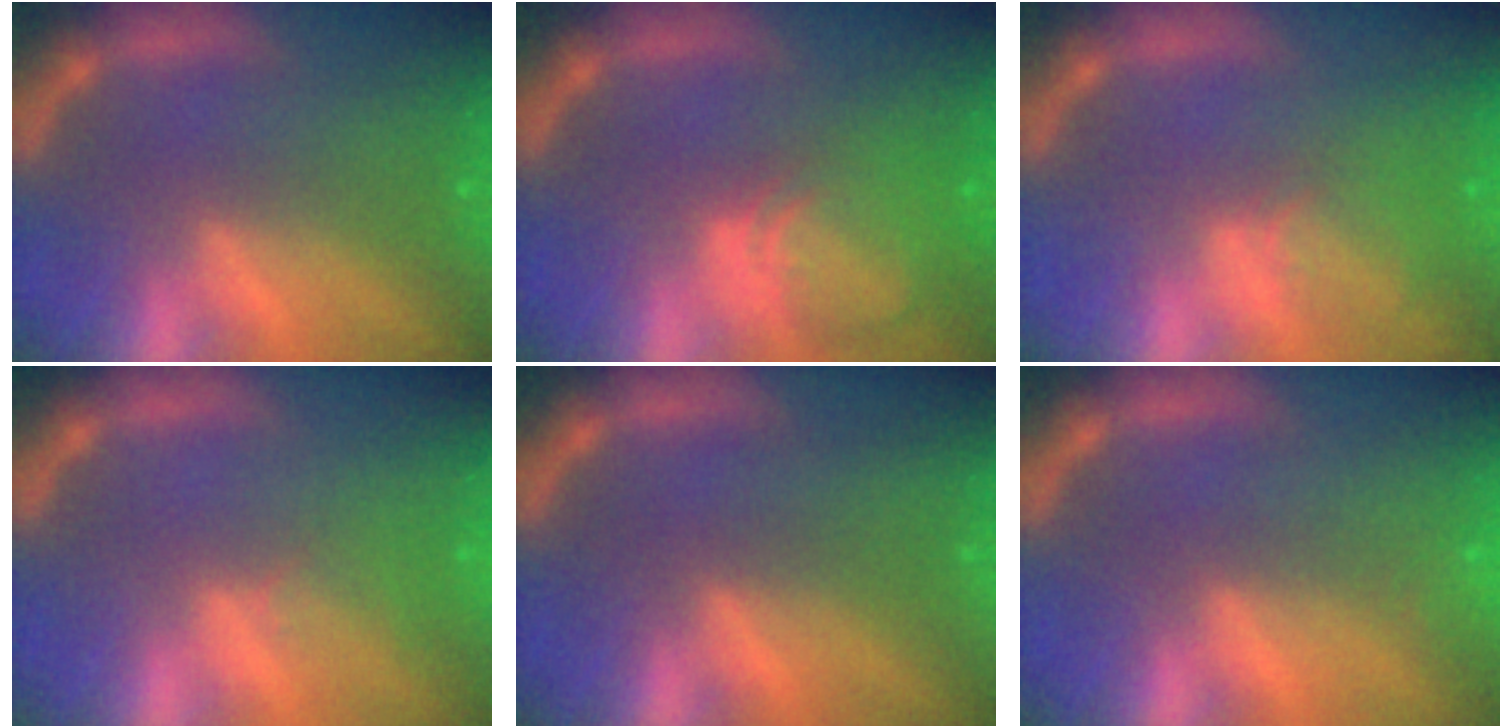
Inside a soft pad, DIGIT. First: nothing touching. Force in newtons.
{"total": 5.6}
{"total": 2.9}
{"total": 1.5}
{"total": 0.0}
{"total": 1.4}